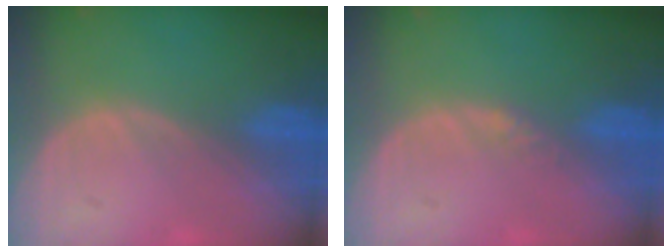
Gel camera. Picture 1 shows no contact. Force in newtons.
{"total": 1.0, "press": 0.8, "slide": 0.6}